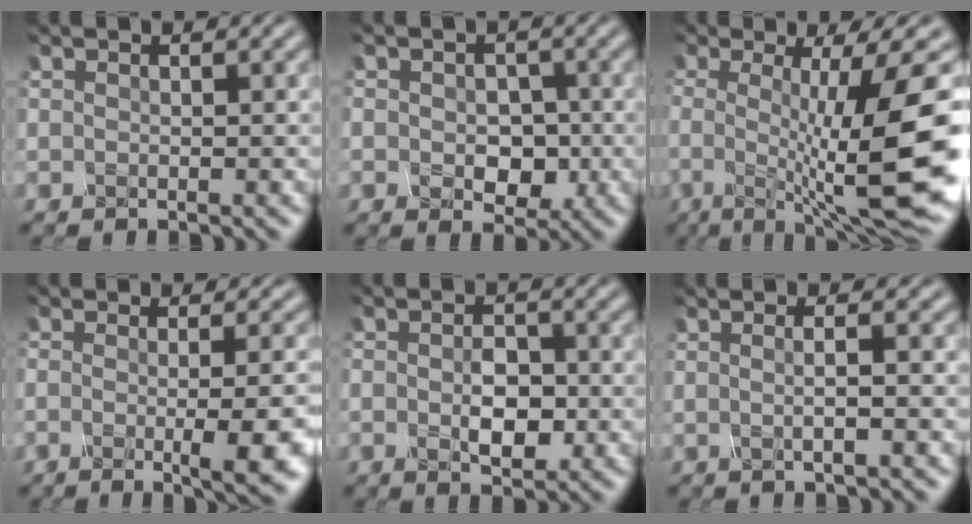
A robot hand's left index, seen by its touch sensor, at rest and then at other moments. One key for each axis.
{"total": 3.8, "fx": -0.9, "fy": 2.8, "fz": 2.4, "tx": -0.042, "ty": -0.010, "tz": -0.014}
{"total": 13.3, "fx": -1.9, "fy": 2.1, "fz": 13.0, "tx": -0.168, "ty": -0.003, "tz": -0.030}
{"total": 6.1, "fx": -1.6, "fy": 1.2, "fz": 5.7, "tx": -0.065, "ty": -0.001, "tz": -0.026}
{"total": 3.5, "fx": -1.1, "fy": 2.0, "fz": 2.7, "tx": -0.046, "ty": -0.004, "tz": -0.018}
{"total": 3.5, "fx": 0.5, "fy": 1.6, "fz": 3.1, "tx": -0.027, "ty": 0.022, "tz": -0.026}